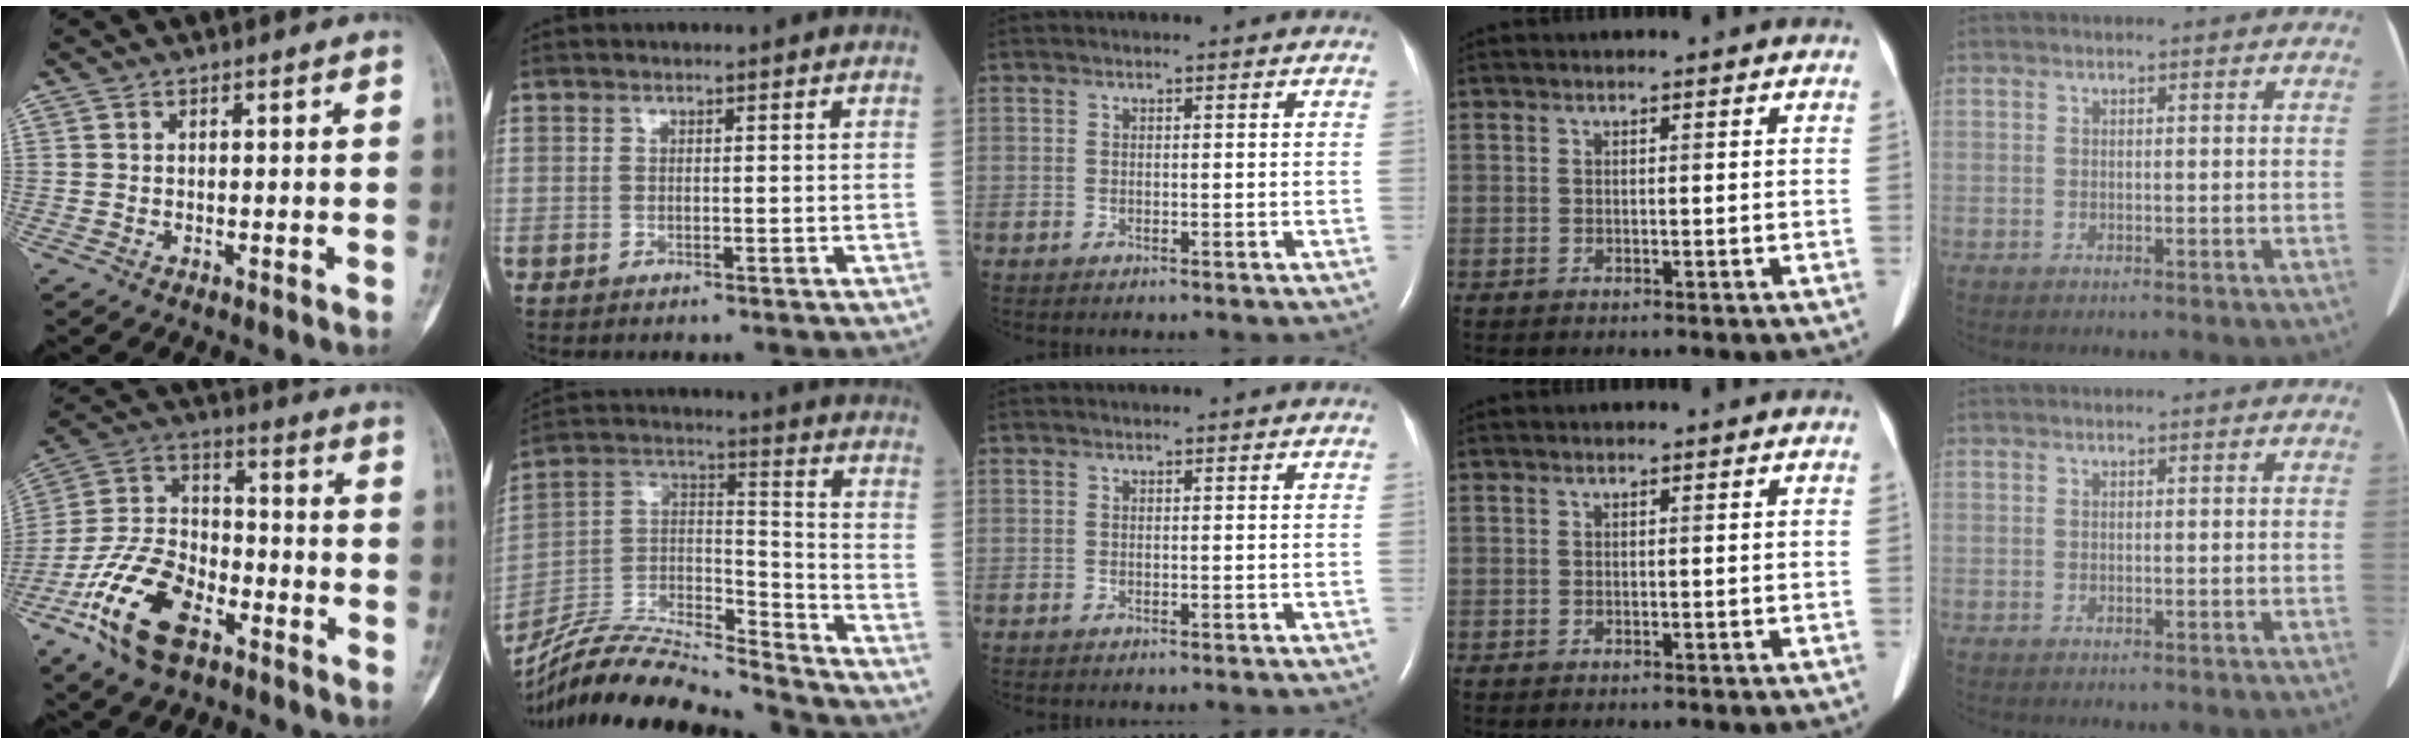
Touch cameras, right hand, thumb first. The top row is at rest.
{"thumb": {"total": 17.1, "force": [-8.9, 9.2, 11.3], "torque": [-0.216, 0.050, -0.174]}, "index": {"total": 20.7, "force": [-19.4, 1.5, 7.1], "torque": [-0.152, 0.011, -0.341]}}